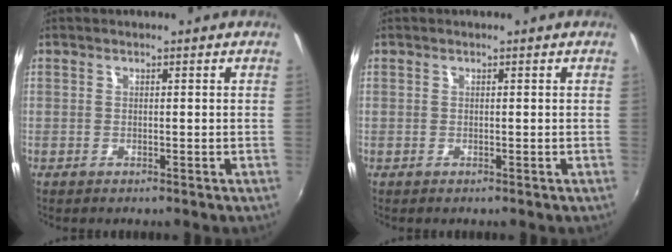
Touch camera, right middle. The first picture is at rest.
{"total": 0.0}